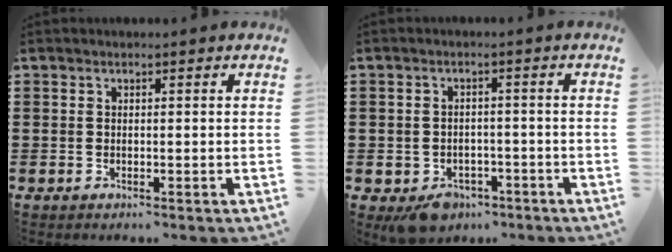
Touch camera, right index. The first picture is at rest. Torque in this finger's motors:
{"motor_torque": [0.20, 0.18, 0.17, 0.09]}